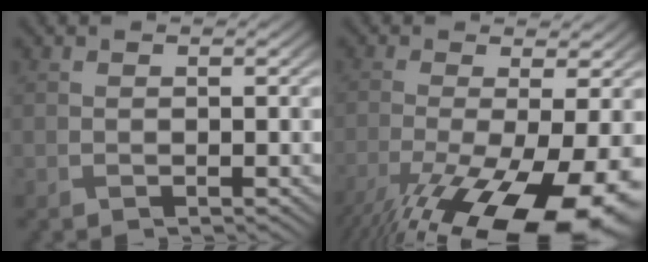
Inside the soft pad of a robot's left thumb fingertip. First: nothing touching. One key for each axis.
{"total": 16.0, "fx": -8.4, "fy": 4.9, "fz": 12.6, "tx": -0.242, "ty": -0.031, "tz": -0.125}